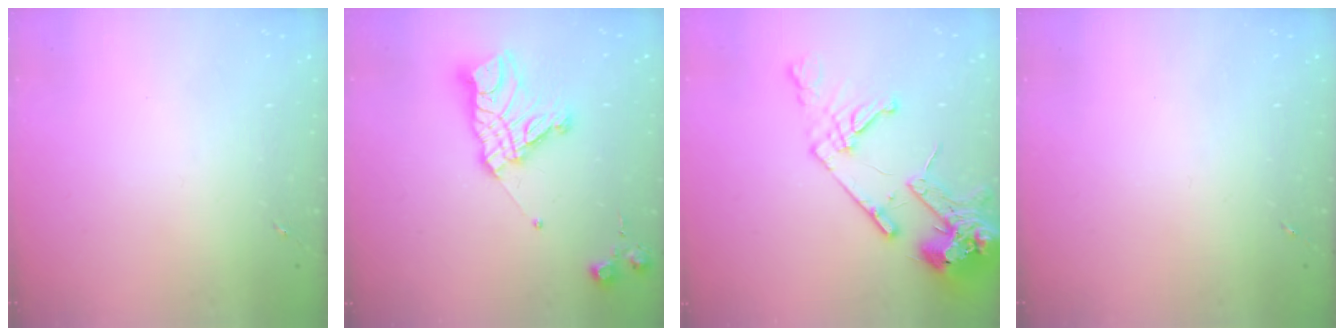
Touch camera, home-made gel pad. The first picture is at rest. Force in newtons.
{"total": 15.8, "press": 15.8, "slide": 1.3}
{"total": 16.9, "press": 16.7, "slide": 2.4}
{"total": 0.0}